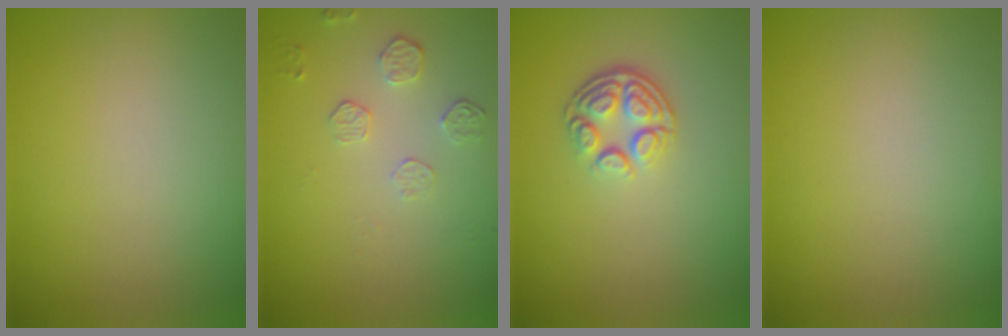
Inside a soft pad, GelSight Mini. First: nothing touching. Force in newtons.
{"total": 1.7, "press": 1.0, "slide": 1.4}
{"total": 3.7, "press": 2.6, "slide": 2.6}
{"total": 0.0}